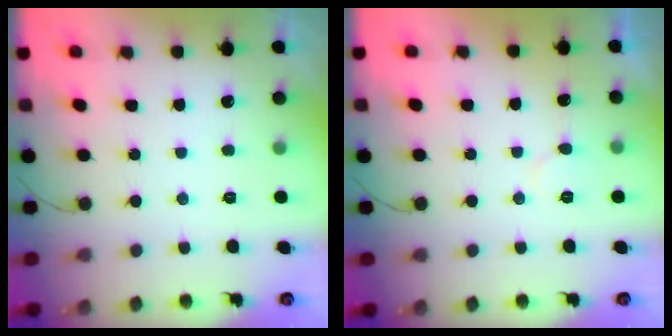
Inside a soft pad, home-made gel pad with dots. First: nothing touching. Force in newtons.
{"total": 3.8, "press": 3.8, "slide": 0.2}